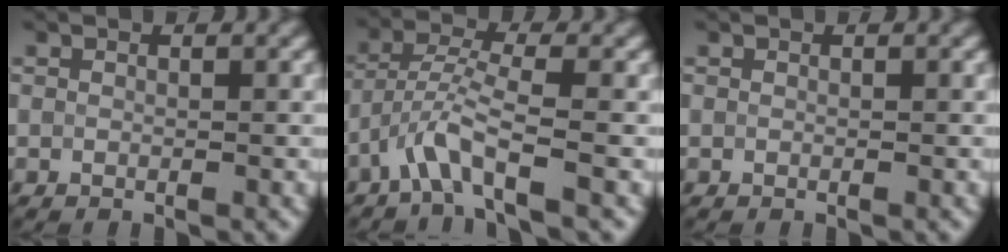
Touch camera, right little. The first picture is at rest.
{"total": 3.9, "force": [-2.2, 0.6, 3.2], "torque": [-0.065, 0.011, -0.051]}
{"total": 0.0}